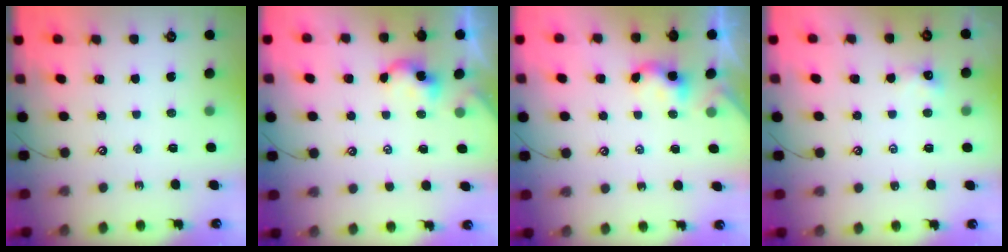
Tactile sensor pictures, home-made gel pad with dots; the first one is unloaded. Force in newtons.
{"total": 1.9, "press": 1.9, "slide": 0.1}
{"total": 1.7, "press": 1.6, "slide": 0.4}
{"total": 1.6, "press": 1.6, "slide": 0.4}